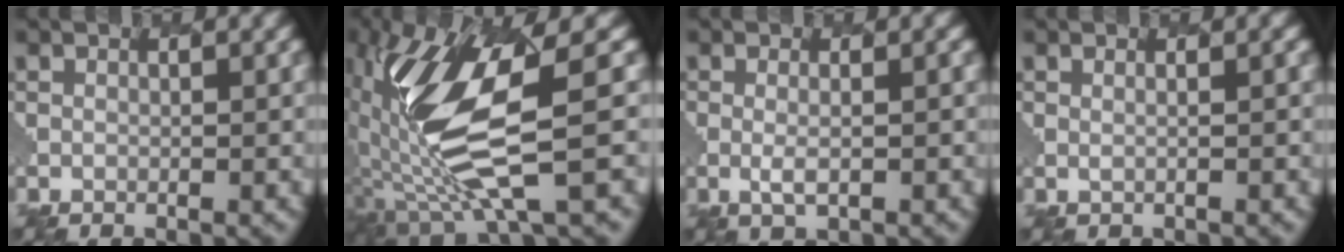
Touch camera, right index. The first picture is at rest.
{"total": 8.5, "force": [1.6, 2.5, 8.0], "torque": [-0.204, -0.007, 0.018]}
{"total": 1.1, "force": [0.5, -0.9, -0.3], "torque": [-0.016, 0.009, -0.016]}
{"total": 1.4, "force": [1.3, -0.5, -0.3], "torque": [0.024, 0.028, -0.001]}